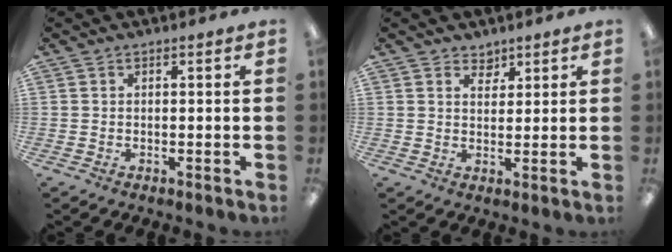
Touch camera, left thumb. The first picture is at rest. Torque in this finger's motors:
{"motor_torque": [-0.29, -0.22, -0.06, -0.12, -0.03]}